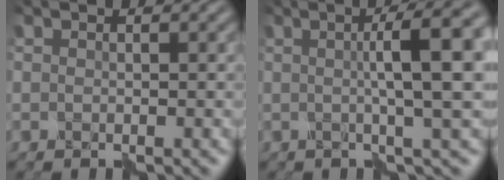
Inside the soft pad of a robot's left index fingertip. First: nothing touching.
{"total": 8.1, "force": [1.7, 1.6, 7.8], "torque": [-0.077, 0.019, 0.021]}